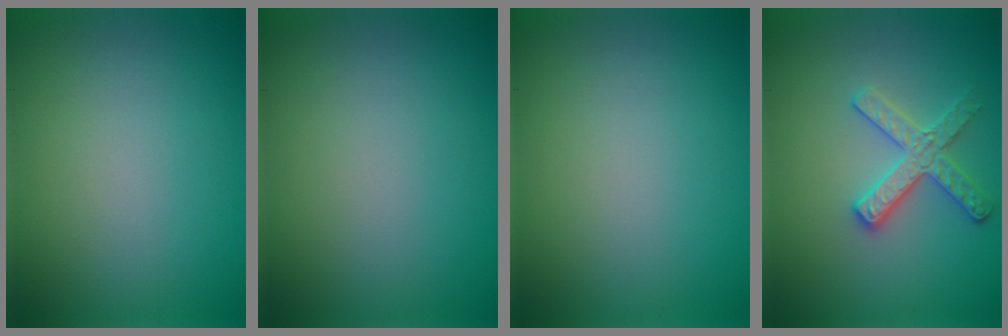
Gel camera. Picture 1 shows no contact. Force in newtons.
{"total": 0.0}
{"total": 0.0}
{"total": 2.9, "press": 2.8, "slide": 0.6}